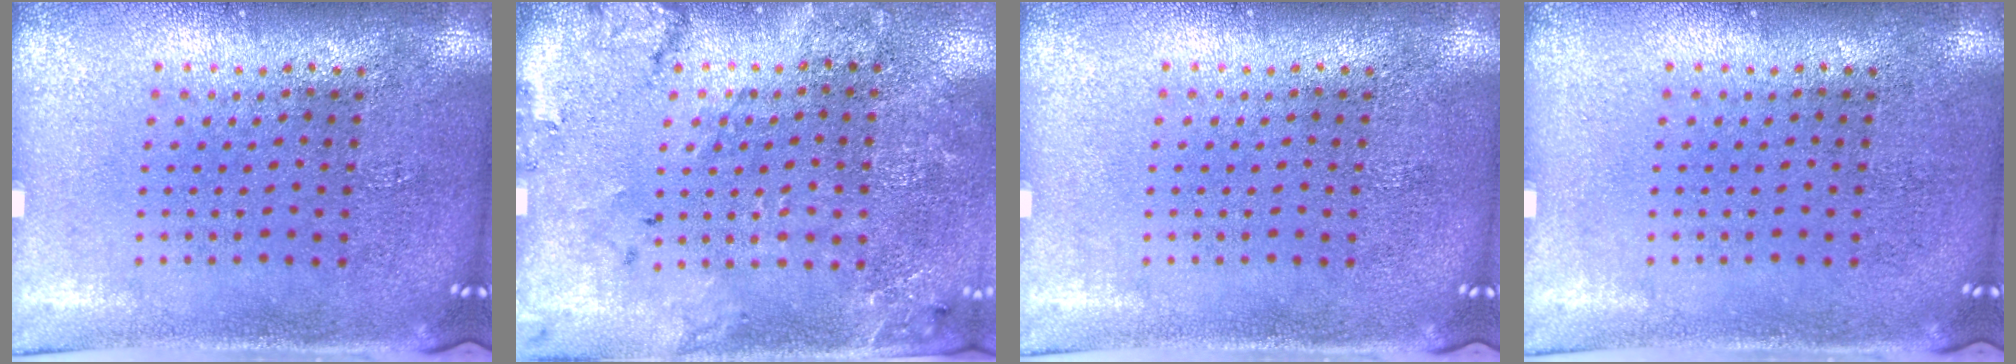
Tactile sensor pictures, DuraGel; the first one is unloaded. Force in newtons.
{"total": 1.8, "press": 1.7, "slide": 0.7}
{"total": 0.0}
{"total": 0.0}